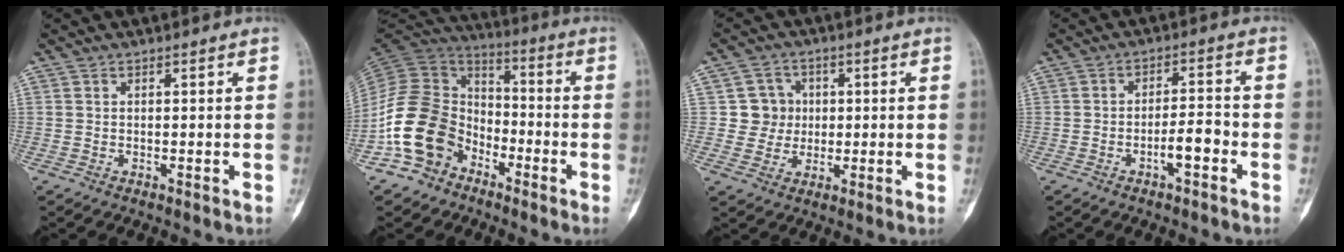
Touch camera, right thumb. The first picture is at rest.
{"total": 15.8, "force": [-7.6, 11.7, 7.3], "torque": [-0.119, 0.073, -0.153]}
{"total": 6.0, "force": [0.7, 5.9, 0.7], "torque": [0.028, 0.009, 0.007]}
{"total": 5.1, "force": [-2.2, 1.5, 4.3], "torque": [-0.066, 0.024, -0.038]}